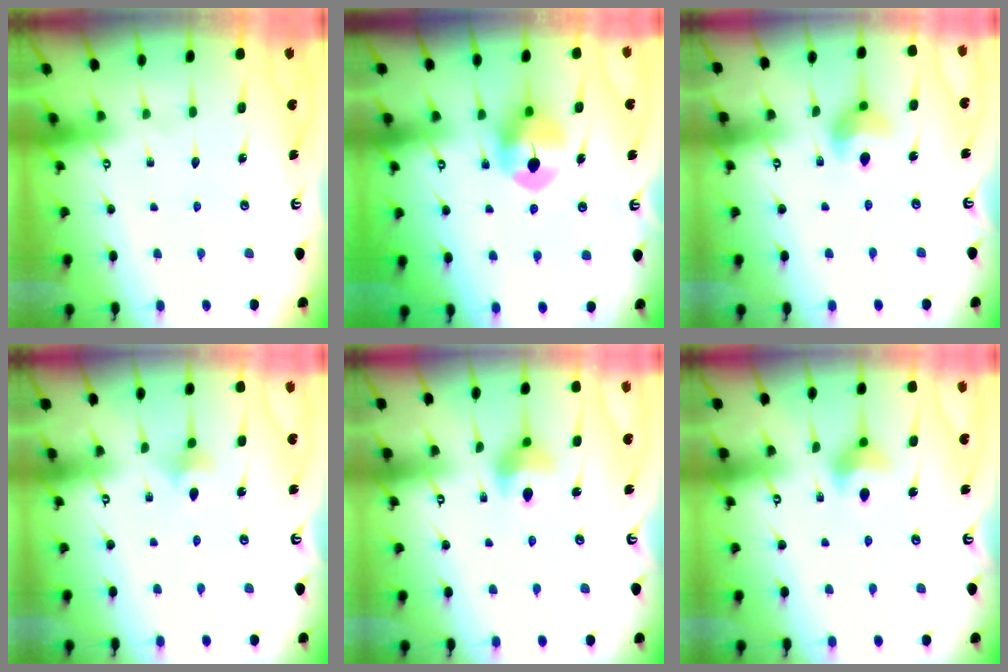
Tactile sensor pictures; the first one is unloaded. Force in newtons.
{"total": 7.4, "press": 7.4, "slide": 0.3}
{"total": 10.0, "press": 9.9, "slide": 1.4}
{"total": 2.1, "press": 2.0, "slide": 0.5}
{"total": 9.0, "press": 8.9, "slide": 1.6}
{"total": 8.0, "press": 7.9, "slide": 1.2}